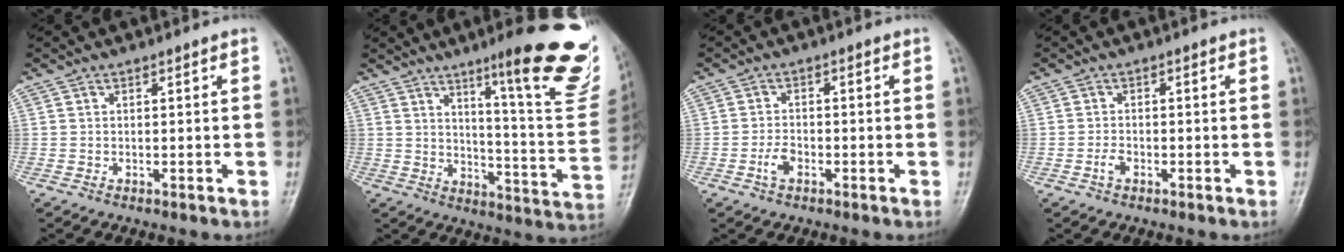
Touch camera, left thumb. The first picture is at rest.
{"total": 22.5, "force": [13.4, 3.5, 17.8], "torque": [-0.195, -0.073, 0.186]}
{"total": 3.0, "force": [-1.4, 1.8, 2.0], "torque": [-0.038, 0.010, -0.029]}
{"total": 1.8, "force": [-0.9, 1.0, 1.1], "torque": [-0.021, 0.005, -0.020]}